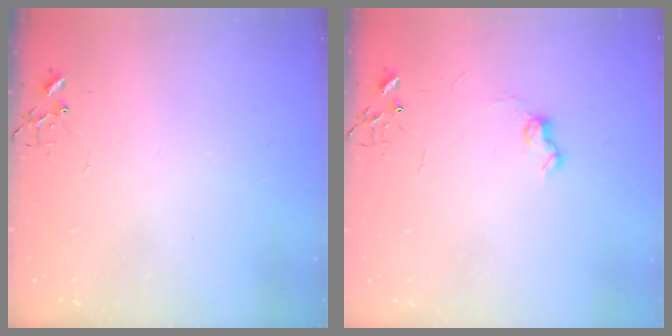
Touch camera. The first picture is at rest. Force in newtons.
{"total": 7.2, "press": 7.2, "slide": 0.7}